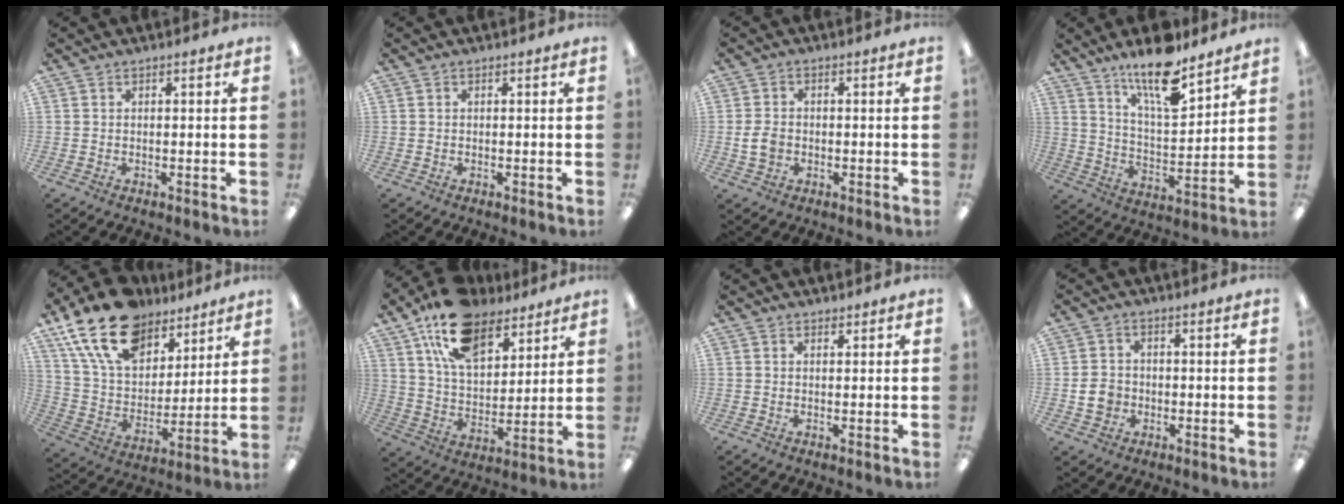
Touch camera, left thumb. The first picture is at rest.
{"total": 0.0}
{"total": 4.5, "force": [-0.6, 3.5, 2.8], "torque": [-0.054, 0.006, -0.011]}
{"total": 14.8, "force": [11.5, 4.1, 8.3], "torque": [-0.136, -0.073, 0.195]}
{"total": 20.6, "force": [13.8, 11.6, 10.0], "torque": [-0.201, -0.065, 0.257]}
{"total": 17.7, "force": [12.0, 9.2, 9.2], "torque": [-0.171, -0.051, 0.218]}
{"total": 0.9, "force": [0.8, 0.4, 0.1], "torque": [0.006, -0.004, 0.013]}
{"total": 5.1, "force": [-1.1, 4.3, 2.5], "torque": [-0.049, 0.007, -0.019]}